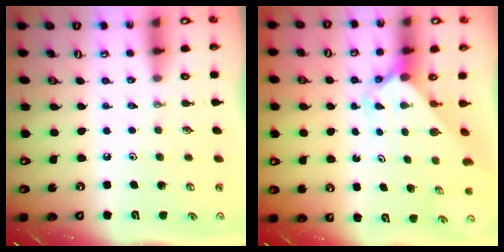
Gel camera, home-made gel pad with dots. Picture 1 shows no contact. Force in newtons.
{"total": 2.3, "press": 2.3, "slide": 0.2}